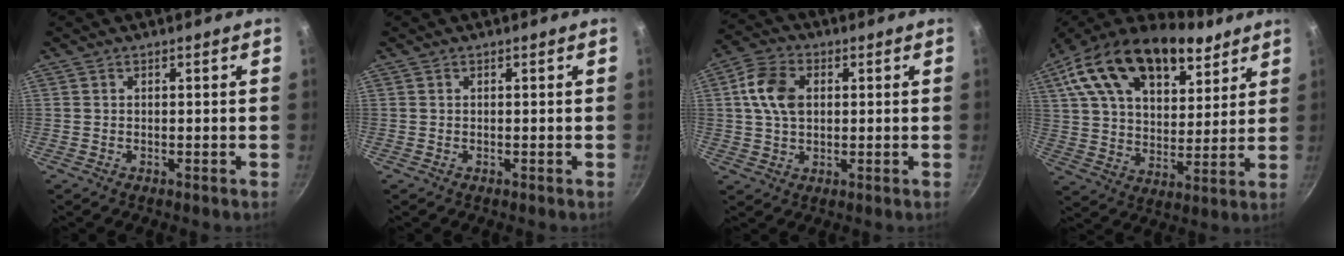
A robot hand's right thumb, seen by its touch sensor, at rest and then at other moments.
{"total": 0.0}
{"total": 8.8, "force": [1.6, 6.2, 6.1], "torque": [-0.105, 0.013, 0.024]}
{"total": 24.0, "force": [14.1, 13.3, 14.1], "torque": [-0.219, -0.028, 0.232]}